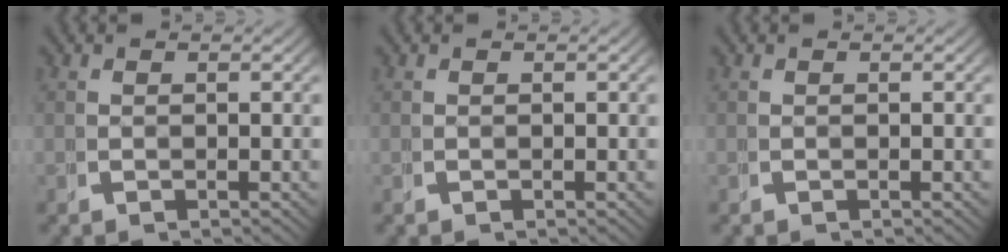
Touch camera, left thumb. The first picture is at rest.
{"total": 0.0}
{"total": 0.0}